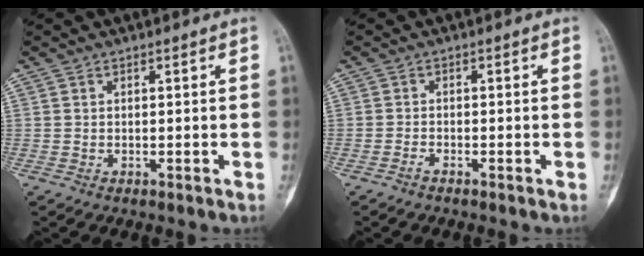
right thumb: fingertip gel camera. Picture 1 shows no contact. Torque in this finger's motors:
{"motor_torque": [-0.58, -0.28, -0.41, 0.25, -0.04]}